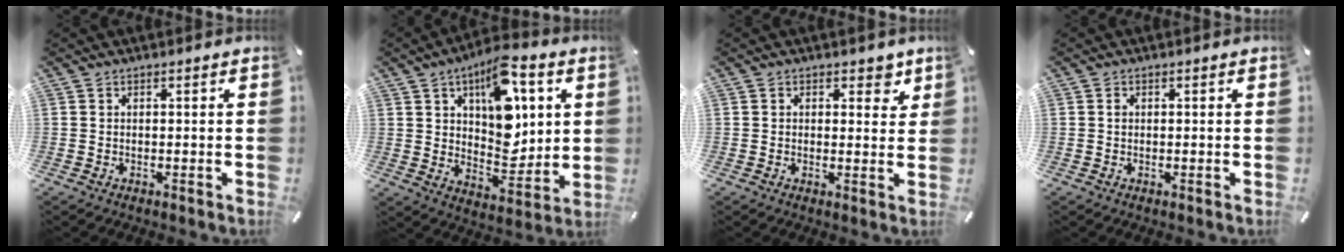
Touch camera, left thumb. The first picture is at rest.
{"total": 15.9, "force": [6.3, 9.4, 11.1], "torque": [-0.140, -0.030, 0.110]}
{"total": 4.1, "force": [2.0, 2.7, 2.3], "torque": [-0.011, -0.006, 0.026]}
{"total": 0.8, "force": [0.1, 0.6, 0.4], "torque": [-0.009, 0.002, 0.000]}